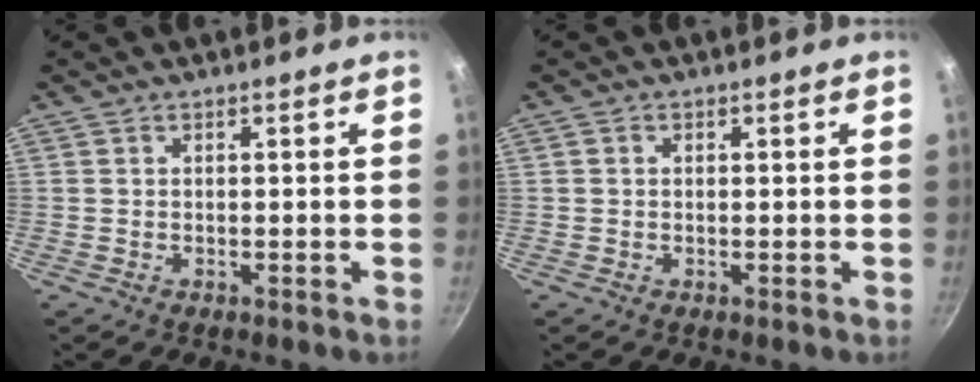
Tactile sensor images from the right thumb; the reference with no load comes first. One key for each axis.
{"total": 0.6, "fx": 0.1, "fy": 0.5, "fz": 0.2, "tx": -0.002, "ty": 0.003, "tz": 0.001}